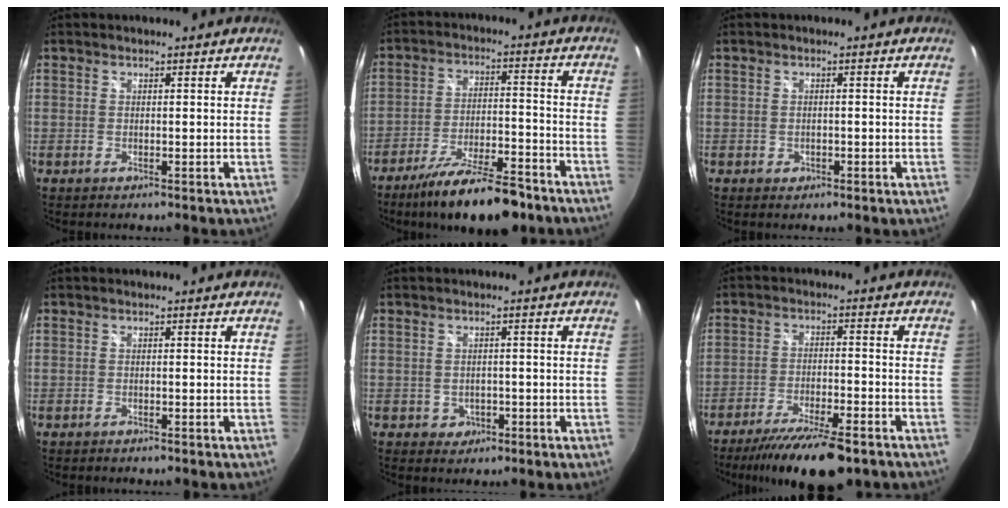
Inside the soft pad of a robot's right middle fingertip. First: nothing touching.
{"total": 16.1, "force": [-12.7, 3.6, 9.2], "torque": [-0.172, -0.023, -0.198]}
{"total": 1.4, "force": [-0.6, 1.2, 0.6], "torque": [-0.008, -0.005, -0.009]}
{"total": 0.6, "force": [-0.5, 0.2, 0.1], "torque": [-0.003, -0.003, -0.010]}
{"total": 3.0, "force": [-0.8, 2.7, 0.9], "torque": [-0.022, 0.001, -0.001]}
{"total": 14.1, "force": [-10.9, 3.1, 8.4], "torque": [-0.166, -0.033, -0.174]}